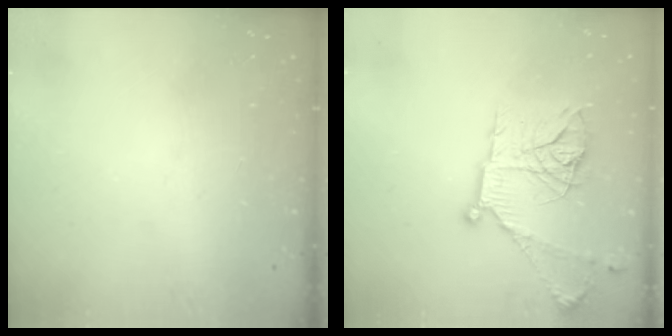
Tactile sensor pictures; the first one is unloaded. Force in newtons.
{"total": 18.2, "press": 18.2, "slide": 1.2}